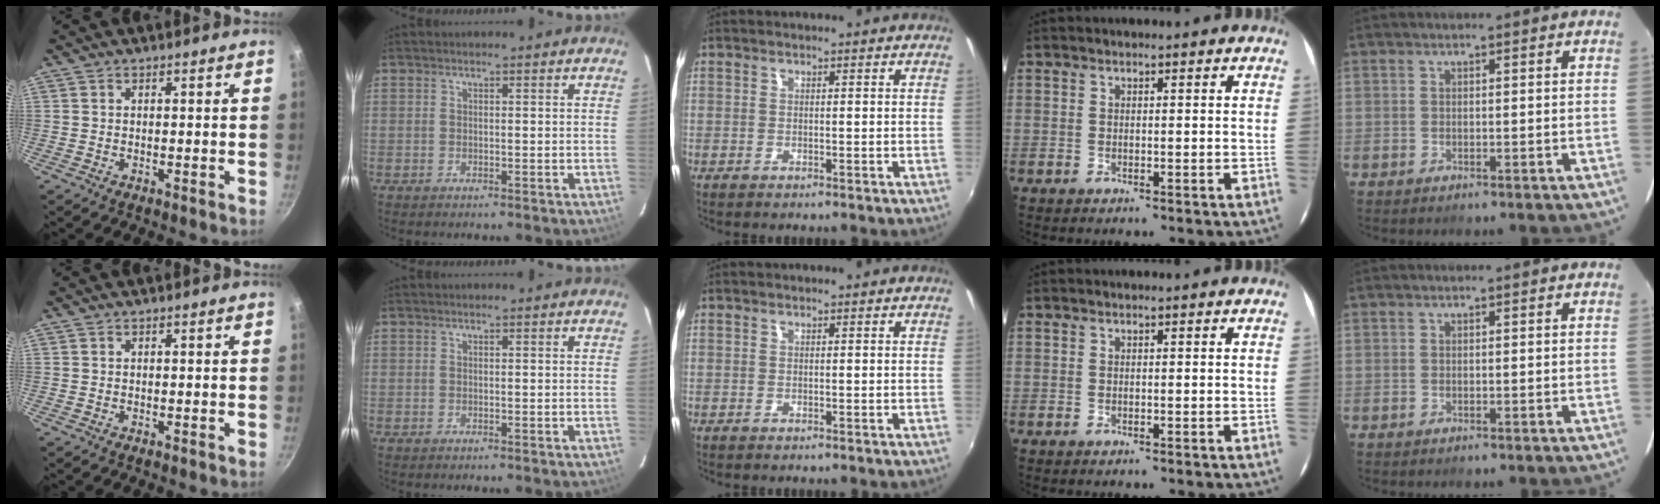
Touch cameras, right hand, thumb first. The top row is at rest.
{}